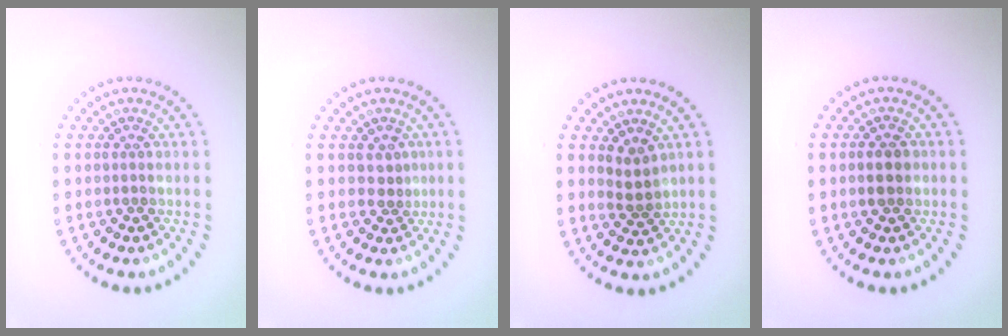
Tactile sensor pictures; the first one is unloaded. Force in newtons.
{"total": 1.1, "press": 0.8, "slide": 0.8}
{"total": 1.8, "press": 1.5, "slide": 1.0}
{"total": 1.6, "press": 1.6, "slide": 0.2}